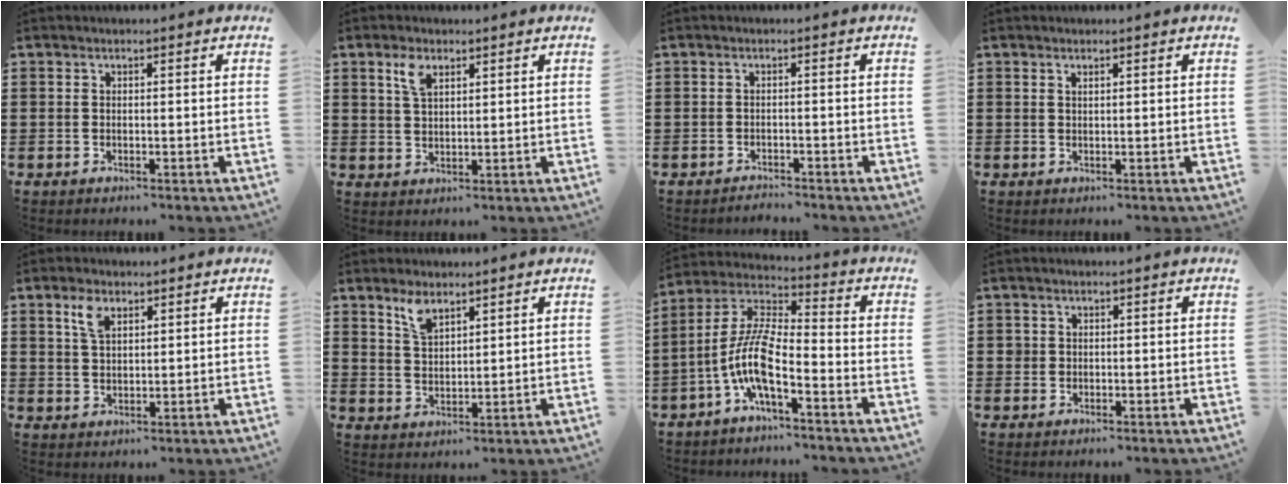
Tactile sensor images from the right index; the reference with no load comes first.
{"total": 3.7, "force": [2.2, 1.6, 2.5], "torque": [-0.057, 0.007, 0.039]}
{"total": 1.4, "force": [-1.4, 0.0, -0.1], "torque": [-0.002, 0.003, -0.030]}
{"total": 0.6, "force": [0.4, 0.2, 0.3], "torque": [-0.007, 0.002, 0.007]}
{"total": 3.9, "force": [2.3, 1.8, 2.5], "torque": [-0.059, 0.008, 0.041]}
{"total": 4.2, "force": [3.1, 1.7, 2.3], "torque": [-0.054, 0.003, 0.058]}
{"total": 9.5, "force": [-4.6, 2.3, 7.9], "torque": [-0.200, -0.023, -0.099]}
{"total": 1.1, "force": [0.2, 1.1, 0.2], "torque": [-0.006, 0.007, 0.002]}